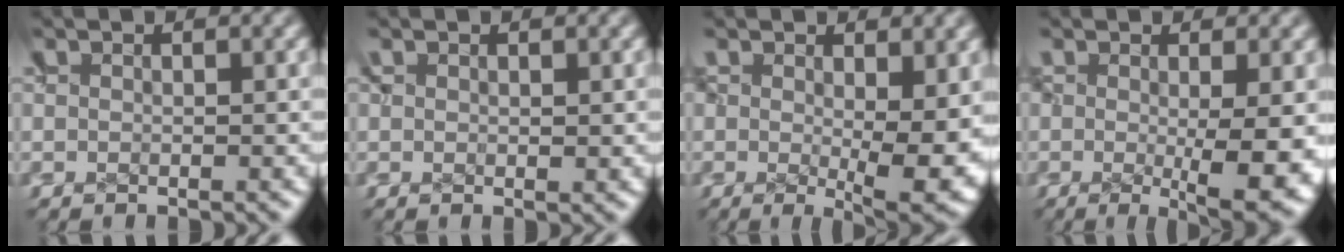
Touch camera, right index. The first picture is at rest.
{"total": 0.6, "force": [0.3, 0.3, 0.3], "torque": [-0.006, -0.001, 0.006]}
{"total": 4.8, "force": [-0.5, 1.4, 4.5], "torque": [-0.048, -0.022, 0.007]}
{"total": 5.5, "force": [-2.0, 1.3, 5.0], "torque": [-0.048, -0.019, -0.018]}